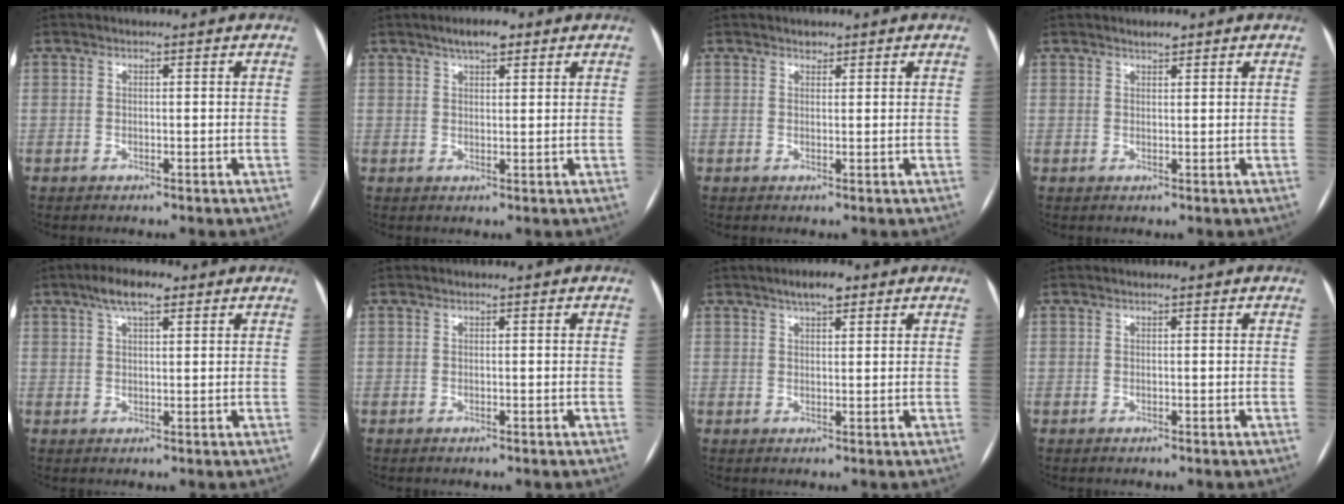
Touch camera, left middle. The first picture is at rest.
{"total": 4.1, "force": [2.8, 1.3, 2.7], "torque": [-0.047, 0.011, 0.044]}
{"total": 0.9, "force": [0.7, 0.5, 0.2], "torque": [-0.005, -0.001, 0.011]}
{"total": 1.4, "force": [1.2, 0.4, 0.6], "torque": [-0.015, 0.003, 0.021]}
{"total": 5.3, "force": [3.3, 1.7, 3.8], "torque": [-0.074, 0.018, 0.056]}
{"total": 0.0}
{"total": 3.9, "force": [2.6, 1.3, 2.6], "torque": [-0.044, 0.010, 0.041]}
{"total": 0.0}